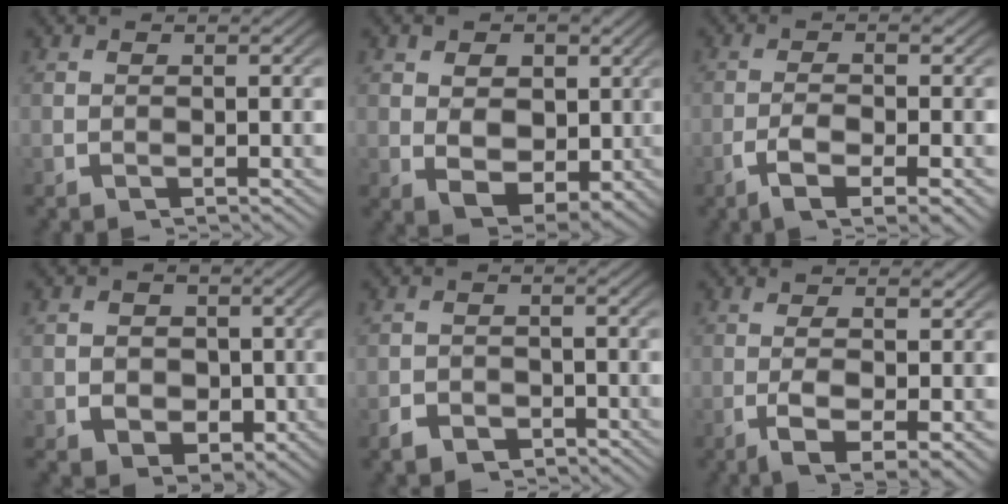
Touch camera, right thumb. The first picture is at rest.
{"total": 7.8, "force": [1.0, 5.9, 5.0], "torque": [-0.106, -0.043, 0.029]}
{"total": 5.1, "force": [-2.1, 1.9, 4.3], "torque": [-0.092, -0.016, -0.028]}
{"total": 6.2, "force": [-0.5, 5.0, 3.5], "torque": [-0.062, -0.031, 0.004]}
{"total": 2.6, "force": [-2.0, 1.5, 0.7], "torque": [-0.007, -0.011, -0.034]}
{"total": 5.6, "force": [-1.5, 2.6, 4.8], "torque": [-0.103, -0.029, -0.010]}